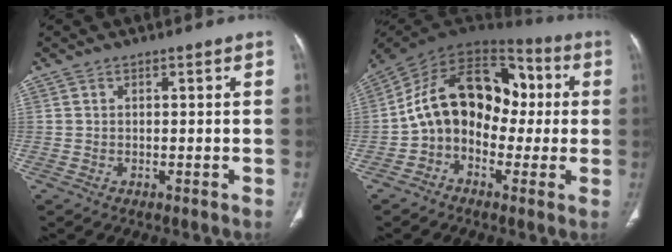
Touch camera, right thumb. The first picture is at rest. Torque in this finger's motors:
{"motor_torque": [2.44, 2.56, 1.75, -1.01, 0.60]}